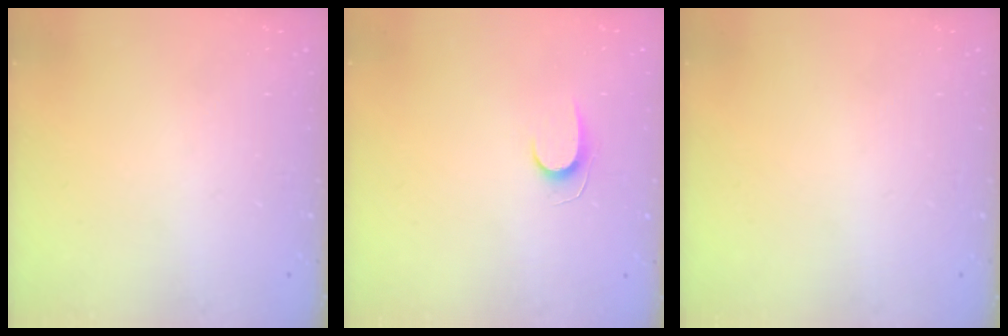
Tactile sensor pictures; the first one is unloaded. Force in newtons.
{"total": 5.6, "press": 5.6, "slide": 0.5}
{"total": 0.0}